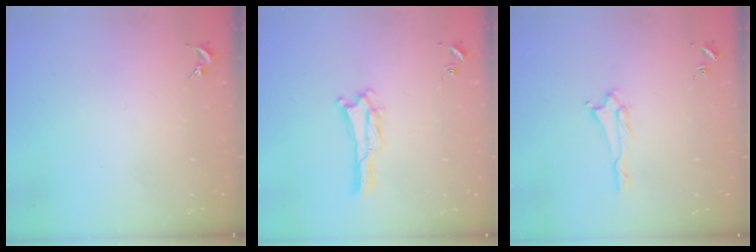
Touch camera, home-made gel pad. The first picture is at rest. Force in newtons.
{"total": 1.3, "press": 1.3, "slide": 0.4}
{"total": 1.7, "press": 1.7, "slide": 0.3}